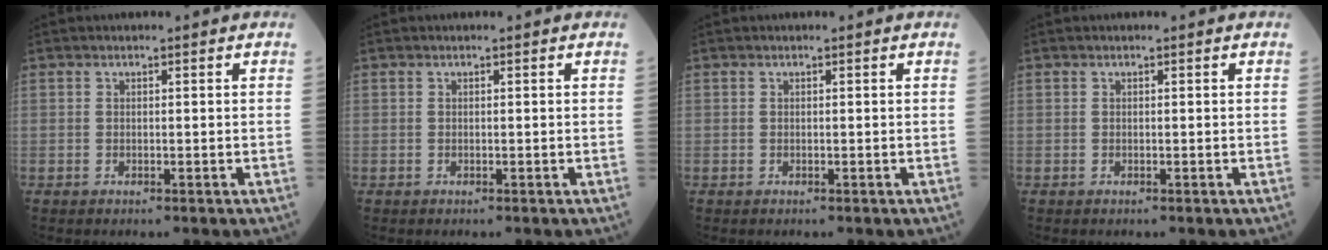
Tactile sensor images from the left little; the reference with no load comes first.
{"total": 0.0}
{"total": 0.0}
{"total": 0.0}